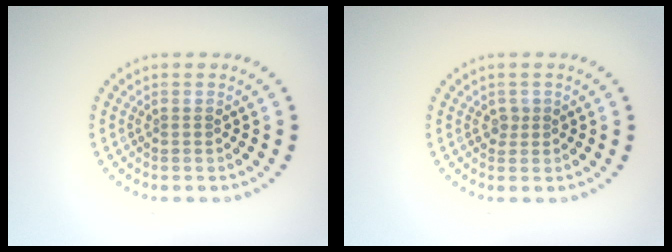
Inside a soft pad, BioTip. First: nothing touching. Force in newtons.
{"total": 0.9, "press": 0.8, "slide": 0.5}